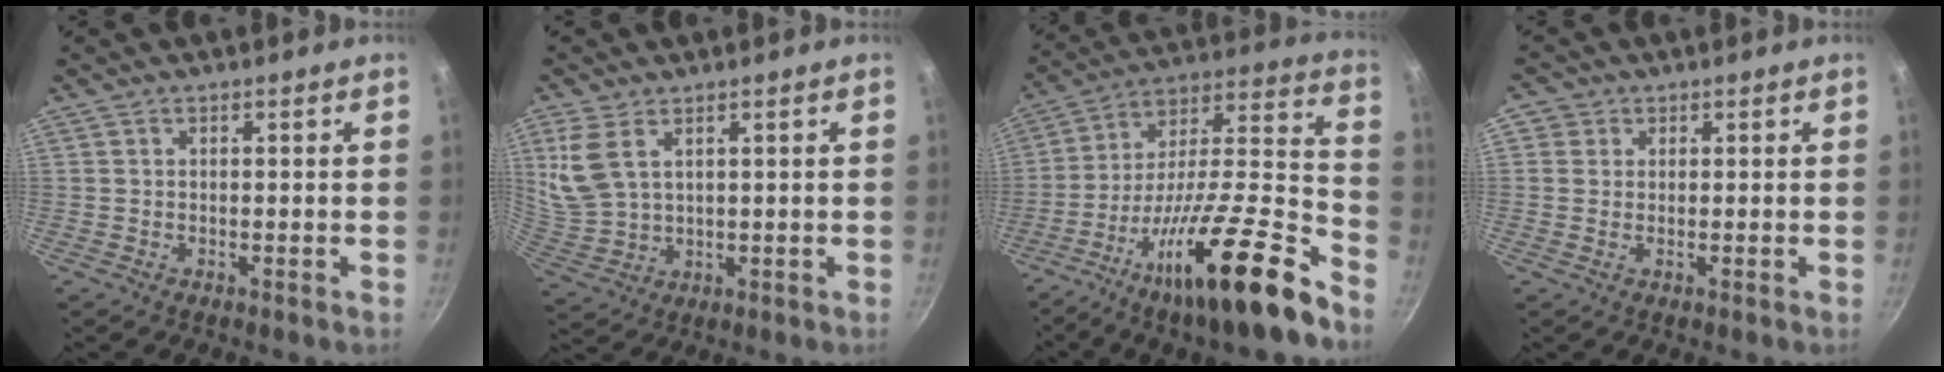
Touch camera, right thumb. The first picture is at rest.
{"total": 8.2, "force": [3.5, 4.6, 5.8], "torque": [-0.121, -0.015, 0.083]}
{"total": 26.0, "force": [-15.6, 5.3, 20.1], "torque": [-0.270, 0.097, -0.271]}
{"total": 2.4, "force": [0.5, 2.3, 0.5], "torque": [0.012, -0.004, -0.001]}